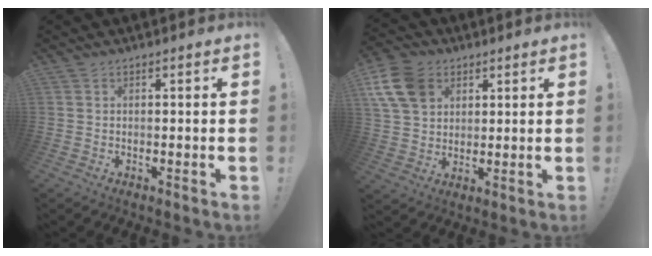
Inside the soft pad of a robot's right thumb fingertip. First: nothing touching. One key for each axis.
{"total": 13.3, "fx": 5.6, "fy": 9.9, "fz": 6.9, "tx": -0.126, "ty": -0.018, "tz": 0.113}